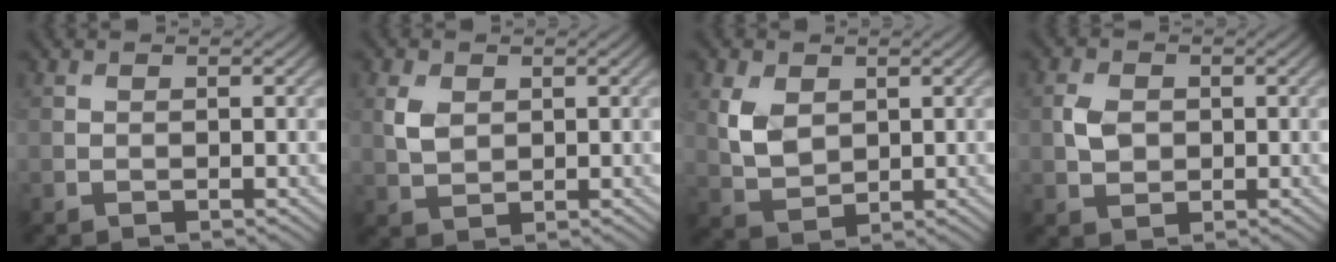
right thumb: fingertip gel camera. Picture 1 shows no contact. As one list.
[{"total": 3.1, "force": [0.9, 2.2, 2.1], "torque": [-0.052, 0.001, 0.019]}, {"total": 4.9, "force": [1.5, 3.4, 3.2], "torque": [-0.080, -0.002, 0.034]}, {"total": 3.0, "force": [0.2, 2.3, 1.9], "torque": [-0.045, 0.000, 0.000]}]